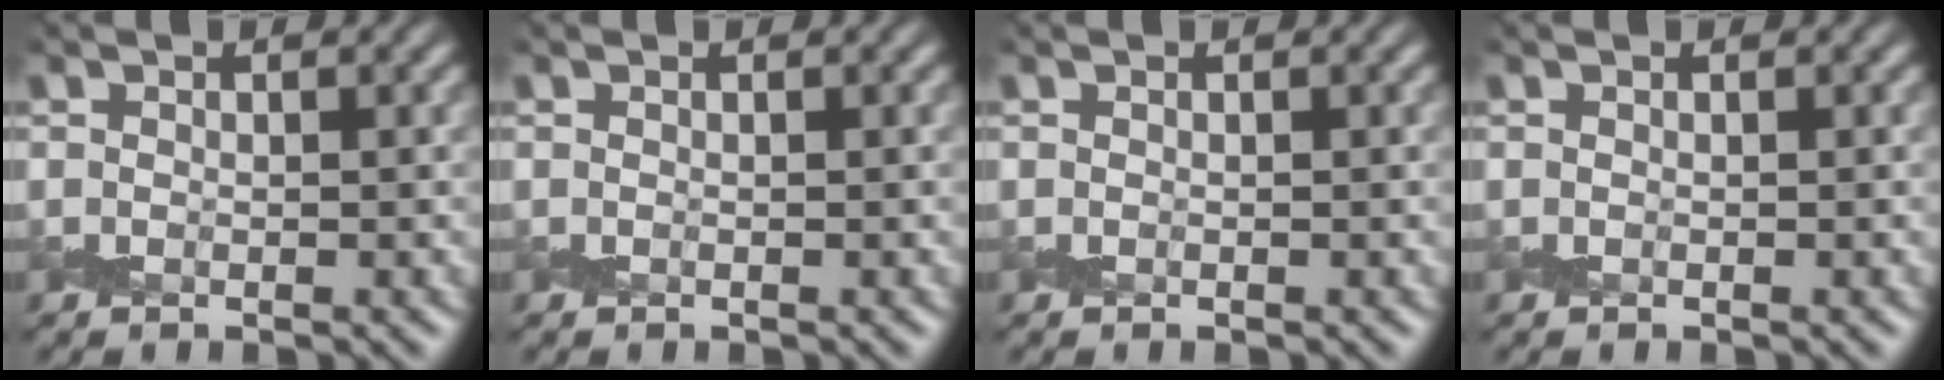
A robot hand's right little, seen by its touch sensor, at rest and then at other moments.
{"total": 0.0}
{"total": 0.0}
{"total": 0.0}